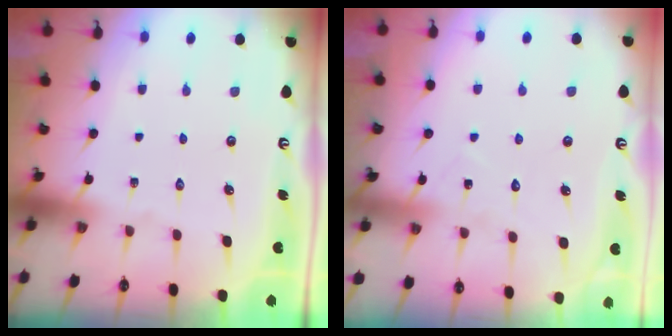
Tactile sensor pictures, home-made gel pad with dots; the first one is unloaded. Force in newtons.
{"total": 8.1, "press": 8.1, "slide": 0.4}